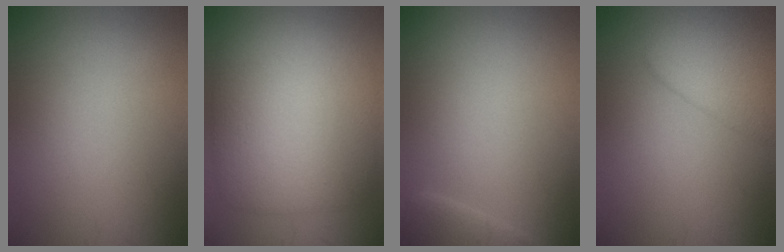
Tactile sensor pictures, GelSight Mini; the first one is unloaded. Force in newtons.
{"total": 9.2, "press": 9.1, "slide": 0.4}
{"total": 2.2, "press": 2.2, "slide": 0.3}
{"total": 4.0, "press": 4.0, "slide": 0.2}